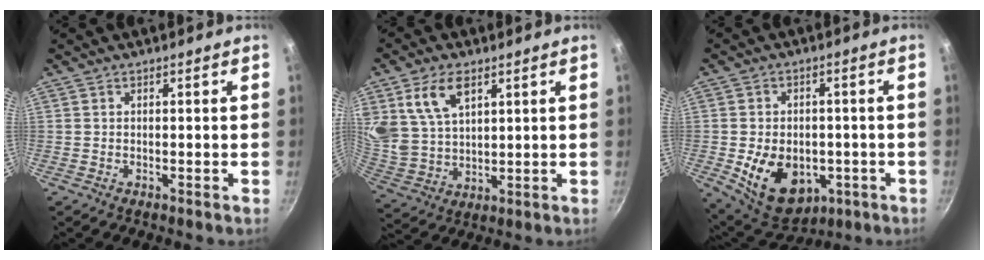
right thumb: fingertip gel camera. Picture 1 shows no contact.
{"total": 11.6, "force": [5.4, 7.1, 7.4], "torque": [-0.128, -0.025, 0.117]}
{"total": 14.6, "force": [-3.6, 10.4, 9.6], "torque": [-0.130, 0.003, -0.035]}